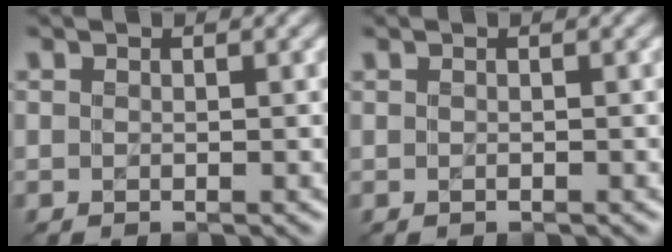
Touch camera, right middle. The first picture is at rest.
{"total": 0.0}